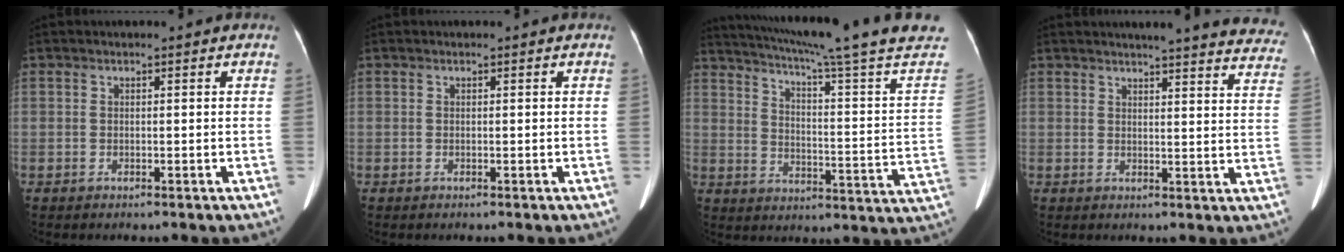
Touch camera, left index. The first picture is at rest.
{"total": 0.0}
{"total": 24.9, "force": [21.4, -2.7, 12.6], "torque": [-0.204, -0.075, 0.274]}
{"total": 21.8, "force": [20.1, 2.5, 8.1], "torque": [-0.092, -0.066, 0.212]}